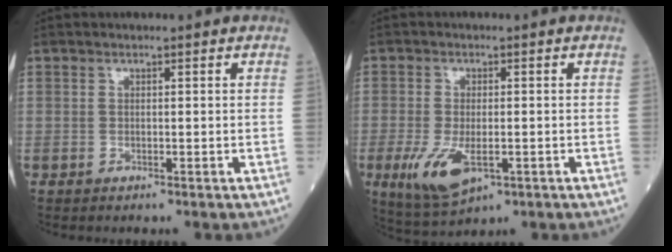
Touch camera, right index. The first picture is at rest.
{"total": 7.6, "force": [-2.6, 3.1, 6.5], "torque": [-0.131, -0.018, -0.035]}